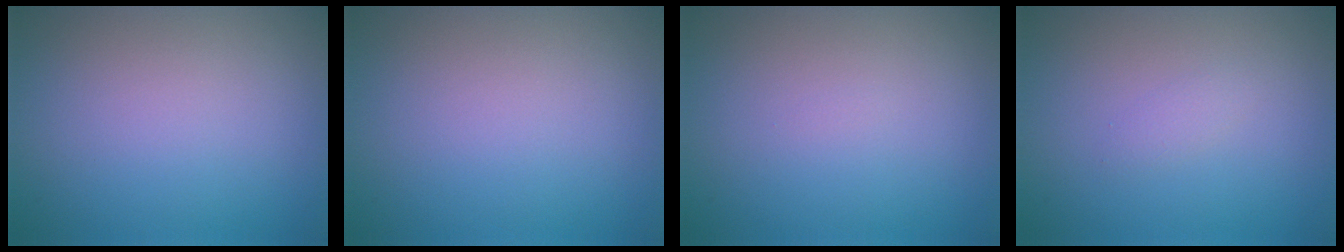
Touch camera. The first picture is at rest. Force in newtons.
{"total": 0.0}
{"total": 0.0}
{"total": 0.8, "press": 0.8, "slide": 0.1}